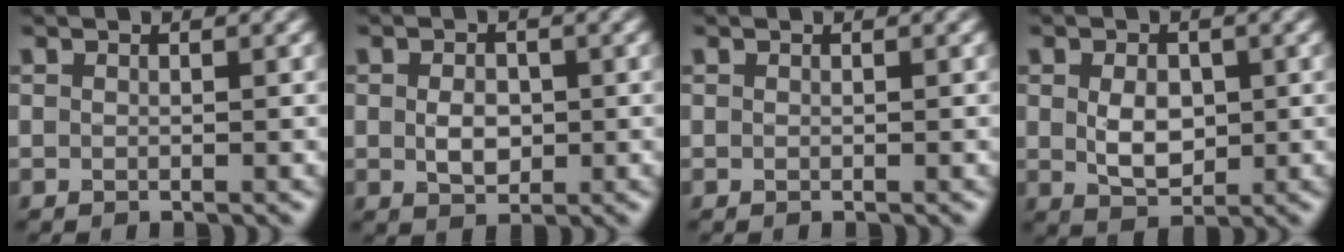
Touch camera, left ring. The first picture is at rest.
{"total": 2.5, "force": [-0.1, 1.7, 1.8], "torque": [-0.034, -0.004, -0.001]}
{"total": 0.0}
{"total": 3.4, "force": [0.2, 2.3, 2.5], "torque": [-0.052, -0.003, 0.007]}